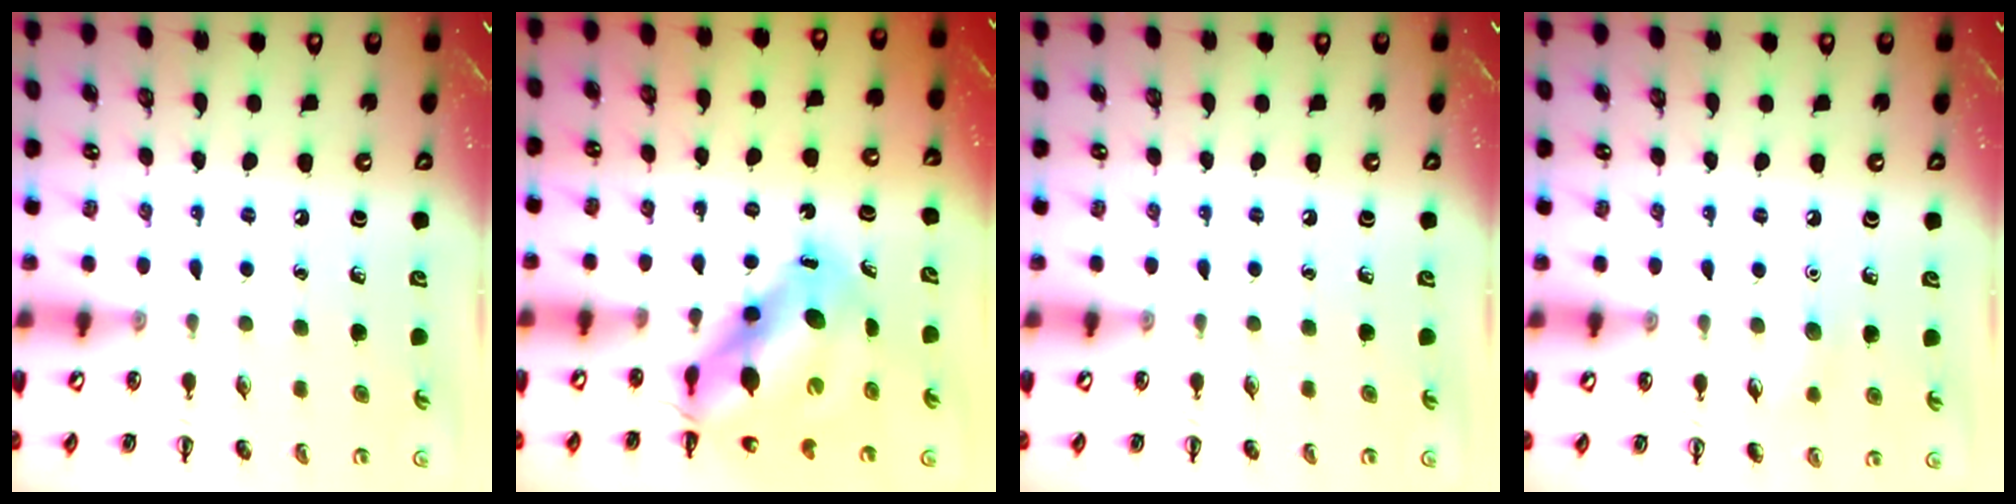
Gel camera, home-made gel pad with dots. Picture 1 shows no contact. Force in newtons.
{"total": 12.1, "press": 11.6, "slide": 3.1}
{"total": 0.0}
{"total": 4.9, "press": 4.8, "slide": 1.3}